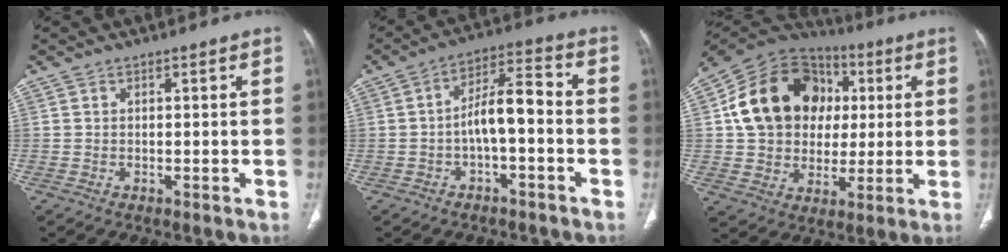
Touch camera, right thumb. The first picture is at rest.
{"total": 8.2, "force": [-1.8, 3.2, 7.4], "torque": [-0.124, 0.046, -0.035]}
{"total": 21.2, "force": [3.6, 17.2, 11.8], "torque": [-0.180, 0.029, 0.067]}